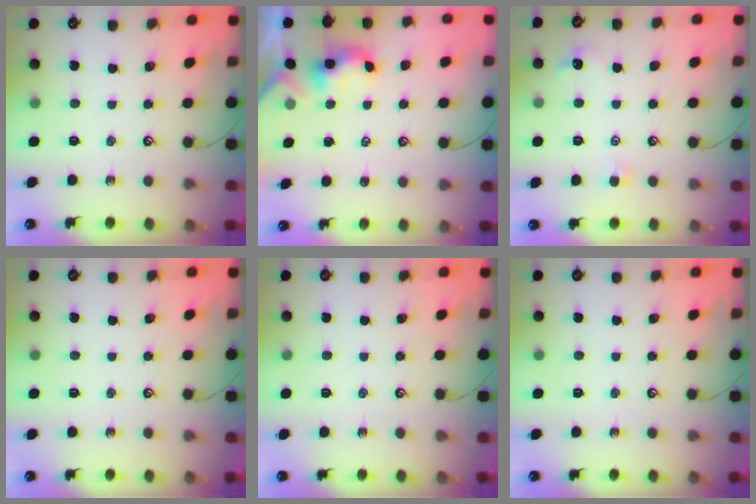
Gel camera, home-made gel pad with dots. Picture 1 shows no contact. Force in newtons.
{"total": 2.2, "press": 2.2, "slide": 0.2}
{"total": 0.8, "press": 0.7, "slide": 0.4}
{"total": 0.0}
{"total": 0.0}
{"total": 0.0}